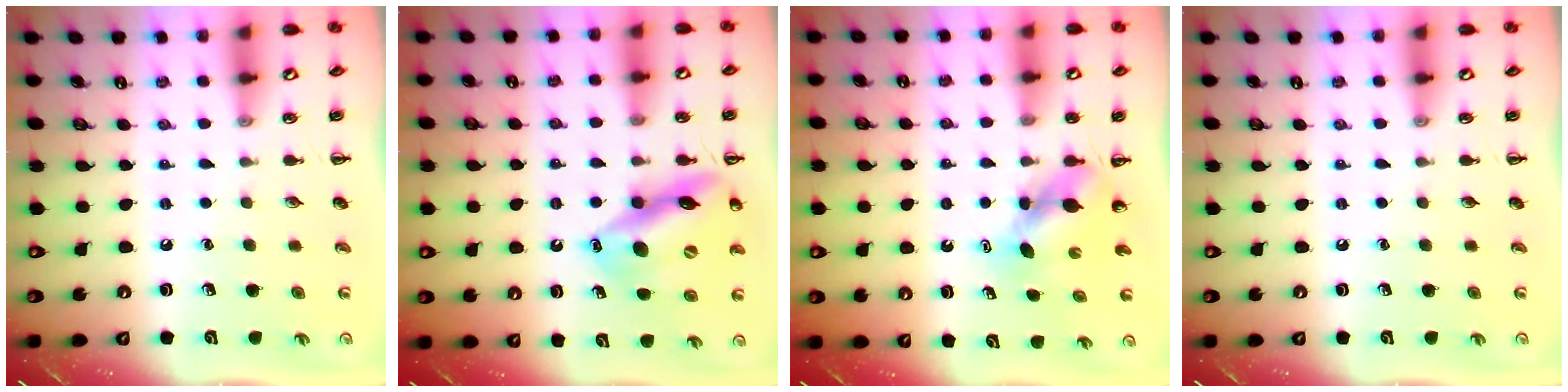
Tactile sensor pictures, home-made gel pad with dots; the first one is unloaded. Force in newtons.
{"total": 15.9, "press": 15.5, "slide": 3.1}
{"total": 5.3, "press": 5.2, "slide": 0.6}
{"total": 0.0}